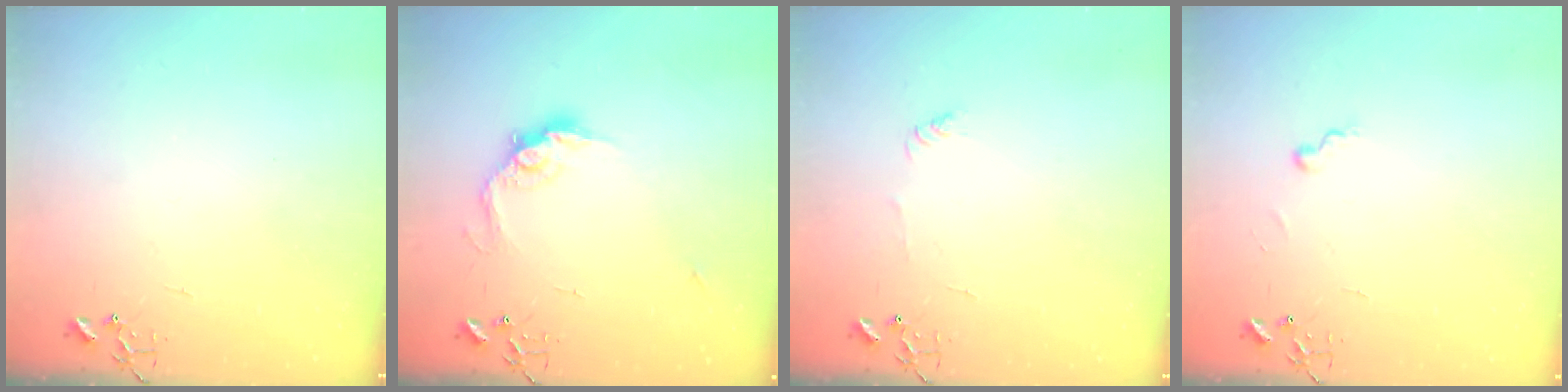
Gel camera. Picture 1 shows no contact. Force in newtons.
{"total": 11.3, "press": 11.2, "slide": 0.7}
{"total": 3.6, "press": 3.6, "slide": 0.4}
{"total": 4.6, "press": 4.6, "slide": 0.5}